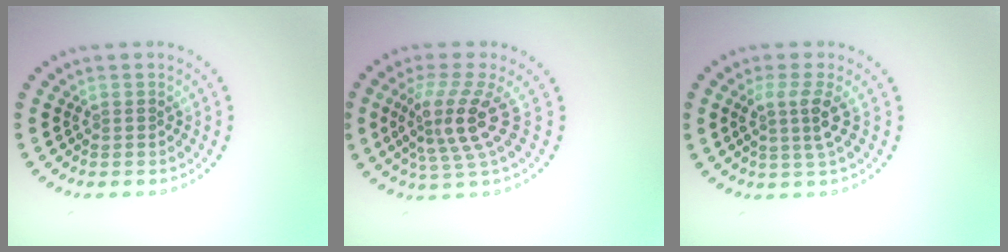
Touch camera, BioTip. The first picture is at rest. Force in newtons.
{"total": 4.4, "press": 3.2, "slide": 3.0}
{"total": 2.6, "press": 2.0, "slide": 1.8}